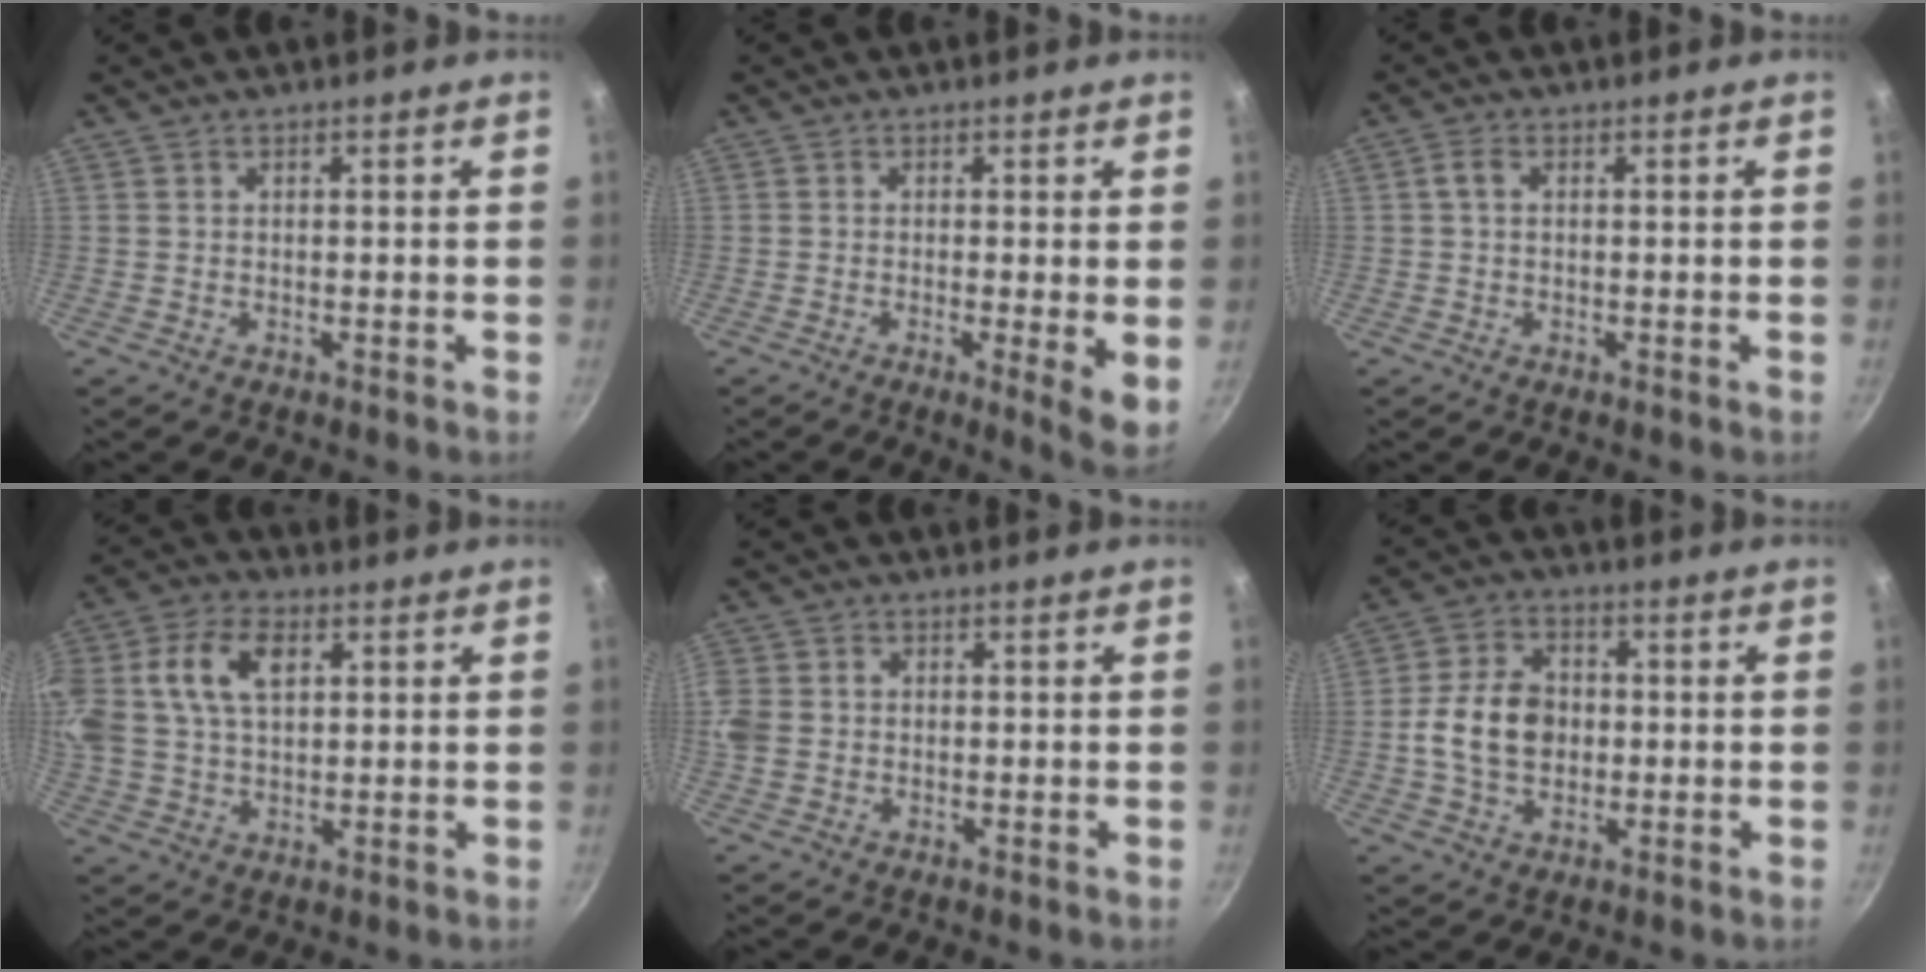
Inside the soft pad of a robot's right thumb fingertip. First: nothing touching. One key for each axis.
{"total": 6.0, "fx": -0.6, "fy": 1.1, "fz": 5.9, "tx": -0.076, "ty": -0.019, "tz": -0.008}
{"total": 2.0, "fx": 0.3, "fy": 1.2, "fz": 1.6, "tx": -0.034, "ty": 0.007, "tz": 0.004}
{"total": 18.1, "fx": 4.9, "fy": 12.0, "fz": 12.6, "tx": -0.281, "ty": 0.026, "tz": 0.085}
{"total": 4.7, "fx": -0.3, "fy": 4.0, "fz": 2.5, "tx": -0.053, "ty": 0.005, "tz": -0.013}
{"total": 10.7, "fx": -0.4, "fy": 8.1, "fz": 7.1, "tx": -0.111, "ty": 0.018, "tz": -0.015}